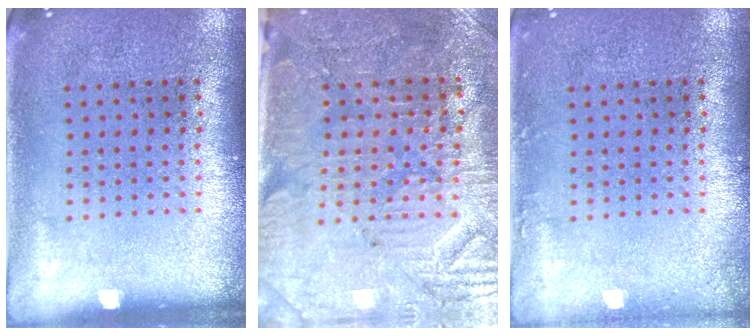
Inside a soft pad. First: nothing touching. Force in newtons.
{"total": 3.6, "press": 3.4, "slide": 1.2}
{"total": 0.7, "press": 0.7, "slide": 0.1}